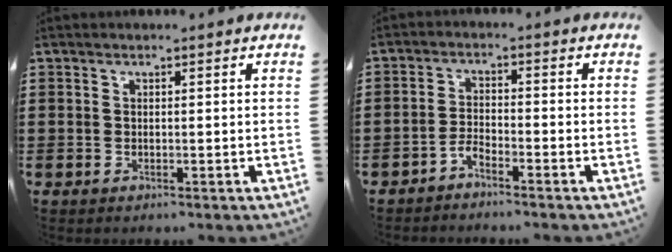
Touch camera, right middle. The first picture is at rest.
{"total": 2.4, "force": [-2.2, 0.4, 0.8], "torque": [-0.019, 0.005, -0.045]}